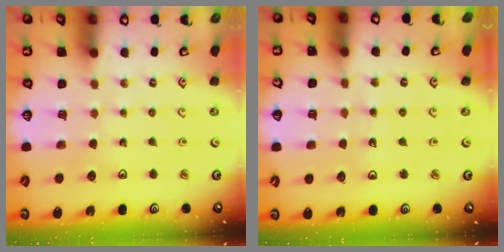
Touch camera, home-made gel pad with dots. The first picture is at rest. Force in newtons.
{"total": 3.6, "press": 3.6, "slide": 0.3}